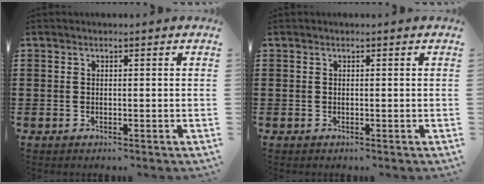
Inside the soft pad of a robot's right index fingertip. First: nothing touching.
{"total": 0.0}